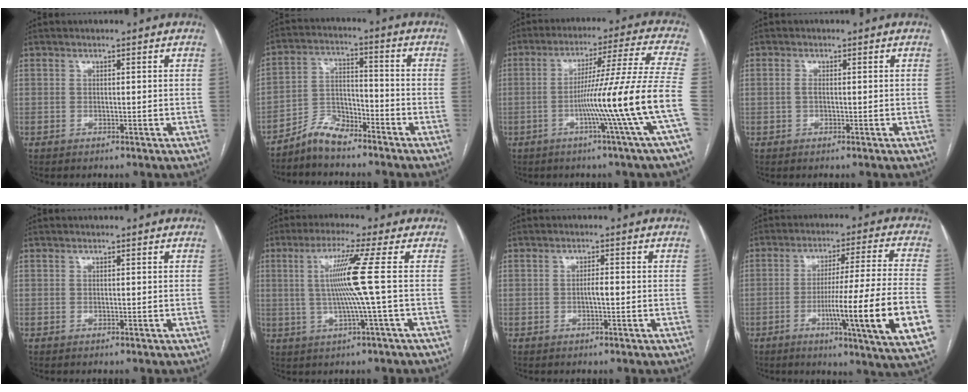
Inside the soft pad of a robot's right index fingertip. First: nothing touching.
{"total": 6.3, "force": [-5.5, 2.2, 2.1], "torque": [-0.041, 0.006, -0.105]}
{"total": 15.6, "force": [-4.6, -3.7, 14.5], "torque": [-0.222, -0.005, -0.082]}
{"total": 0.8, "force": [-0.2, 0.3, 0.7], "torque": [-0.013, 0.003, -0.003]}
{"total": 0.0}
{"total": 8.2, "force": [0.6, -2.3, 7.8], "torque": [-0.149, 0.003, 0.019]}
{"total": 1.5, "force": [-0.3, 0.3, 1.4], "torque": [-0.023, 0.003, -0.007]}
{"total": 18.8, "force": [-5.2, -1.3, 18.0], "torque": [-0.245, -0.016, -0.080]}